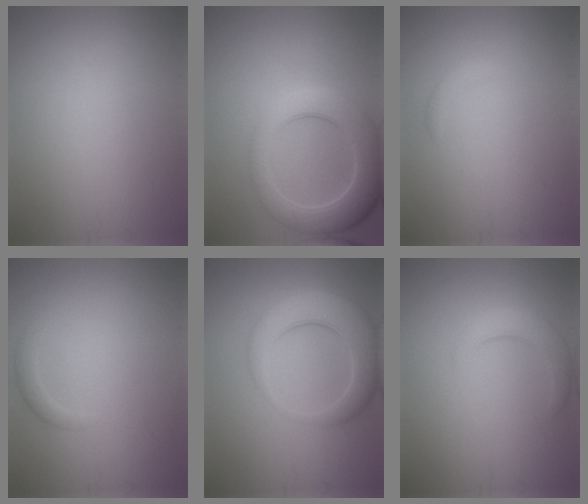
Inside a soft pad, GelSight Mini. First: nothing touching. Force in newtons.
{"total": 6.6, "press": 6.6, "slide": 0.3}
{"total": 0.9, "press": 0.9, "slide": 0.0}
{"total": 1.2, "press": 1.2, "slide": 0.0}
{"total": 6.6, "press": 6.5, "slide": 0.4}
{"total": 2.9, "press": 2.9, "slide": 0.2}